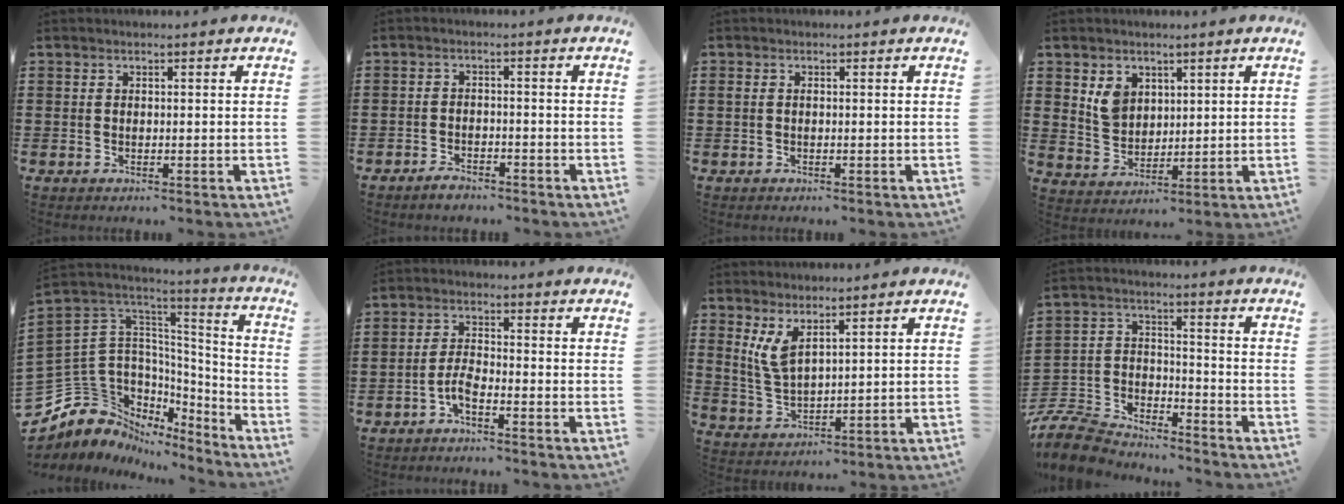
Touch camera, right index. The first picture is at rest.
{"total": 2.3, "force": [-2.2, 0.3, 0.2], "torque": [-0.008, 0.001, -0.045]}
{"total": 0.6, "force": [-0.1, 0.3, 0.5], "torque": [-0.013, 0.000, -0.001]}
{"total": 4.9, "force": [2.4, 3.8, 2.0], "torque": [-0.053, 0.013, 0.045]}
{"total": 9.3, "force": [-3.4, 8.4, 2.1], "torque": [-0.104, -0.032, -0.061]}
{"total": 3.4, "force": [-2.2, 0.5, 2.5], "torque": [-0.069, -0.005, -0.047]}
{"total": 5.0, "force": [2.9, 1.8, 3.7], "torque": [-0.102, -0.009, 0.045]}
{"total": 8.8, "force": [-8.5, 1.9, 1.4], "torque": [-0.049, 0.009, -0.176]}